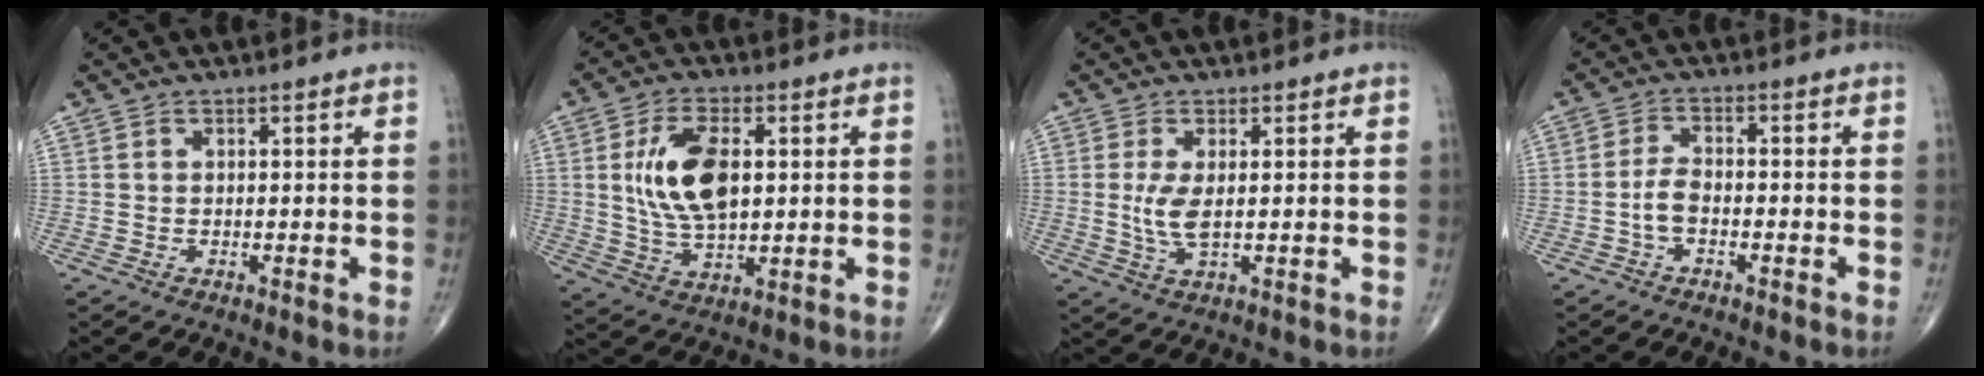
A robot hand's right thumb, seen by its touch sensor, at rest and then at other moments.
{"total": 12.1, "force": [2.0, 6.1, 10.2], "torque": [-0.188, -0.006, 0.041]}
{"total": 4.4, "force": [0.3, 1.6, 4.1], "torque": [-0.096, -0.012, 0.010]}
{"total": 3.4, "force": [-1.4, 1.6, 2.7], "torque": [-0.056, 0.017, -0.031]}